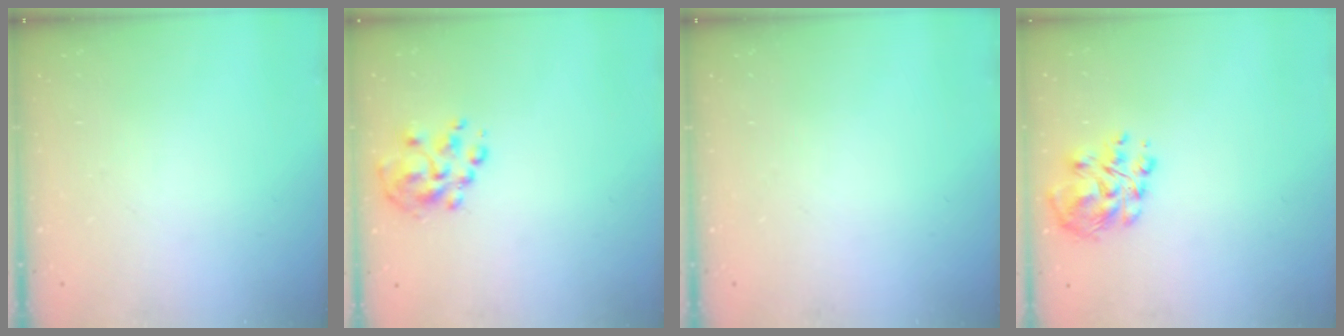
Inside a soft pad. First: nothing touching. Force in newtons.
{"total": 6.1, "press": 5.9, "slide": 1.7}
{"total": 0.0}
{"total": 8.3, "press": 8.1, "slide": 1.3}